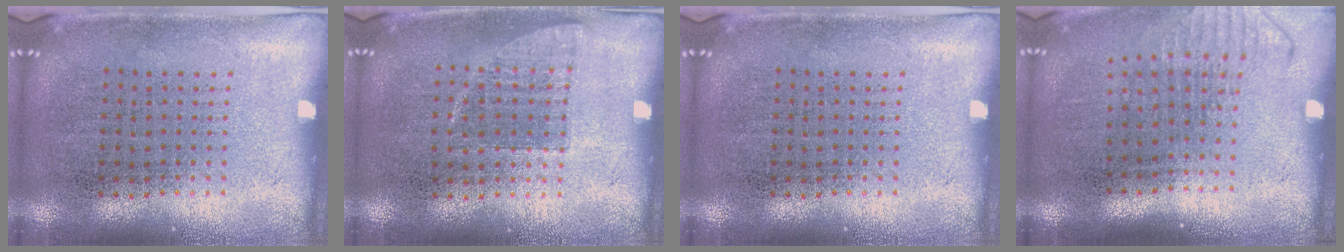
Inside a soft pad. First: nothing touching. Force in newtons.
{"total": 0.7, "press": 0.7, "slide": 0.2}
{"total": 0.0}
{"total": 1.3, "press": 1.0, "slide": 0.8}